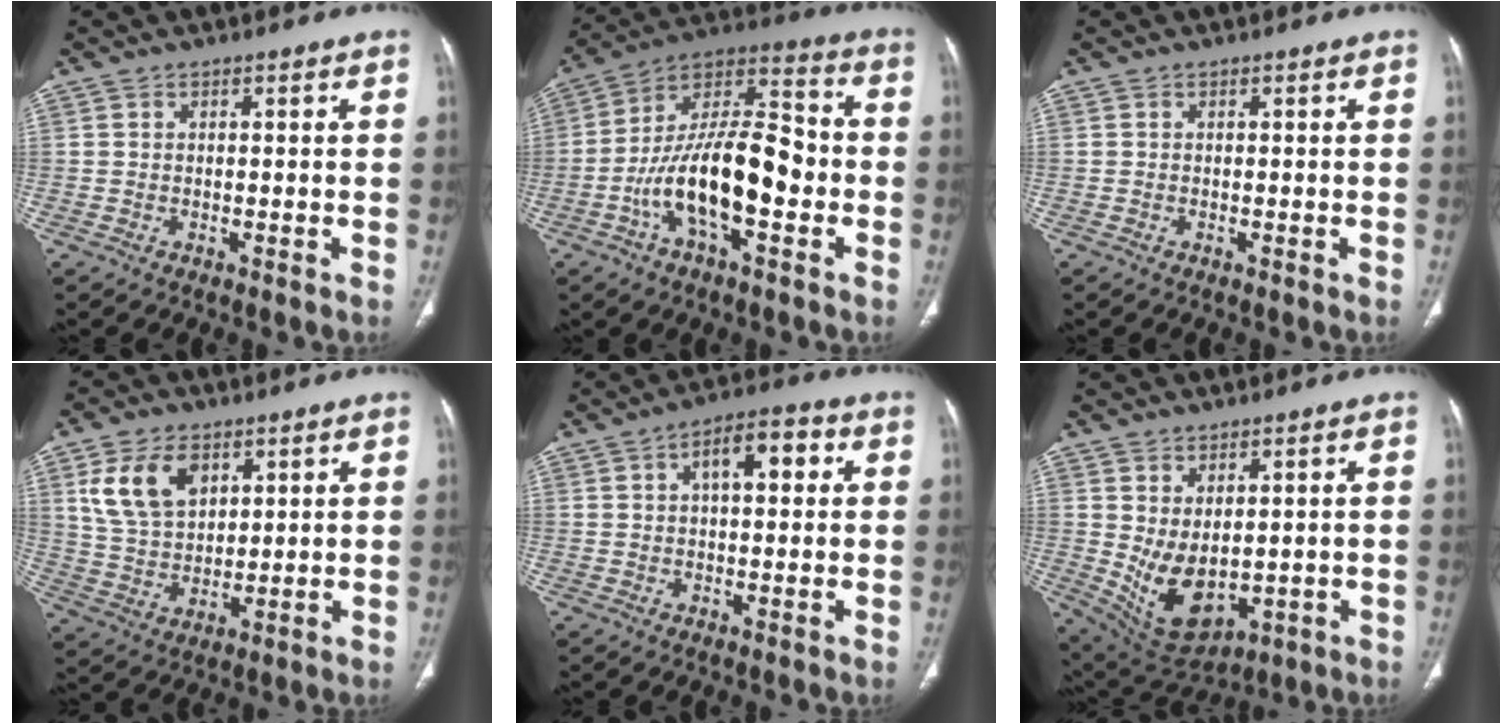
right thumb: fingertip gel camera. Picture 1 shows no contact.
{"total": 19.2, "force": [-4.8, 8.4, 16.6], "torque": [-0.280, 0.048, -0.086]}
{"total": 0.0}
{"total": 11.5, "force": [5.0, 7.3, 7.4], "torque": [-0.122, -0.014, 0.105]}
{"total": 7.7, "force": [2.1, 3.6, 6.5], "torque": [-0.079, 0.015, 0.025]}
{"total": 10.1, "force": [-0.1, 6.2, 8.0], "torque": [-0.125, -0.014, 0.033]}